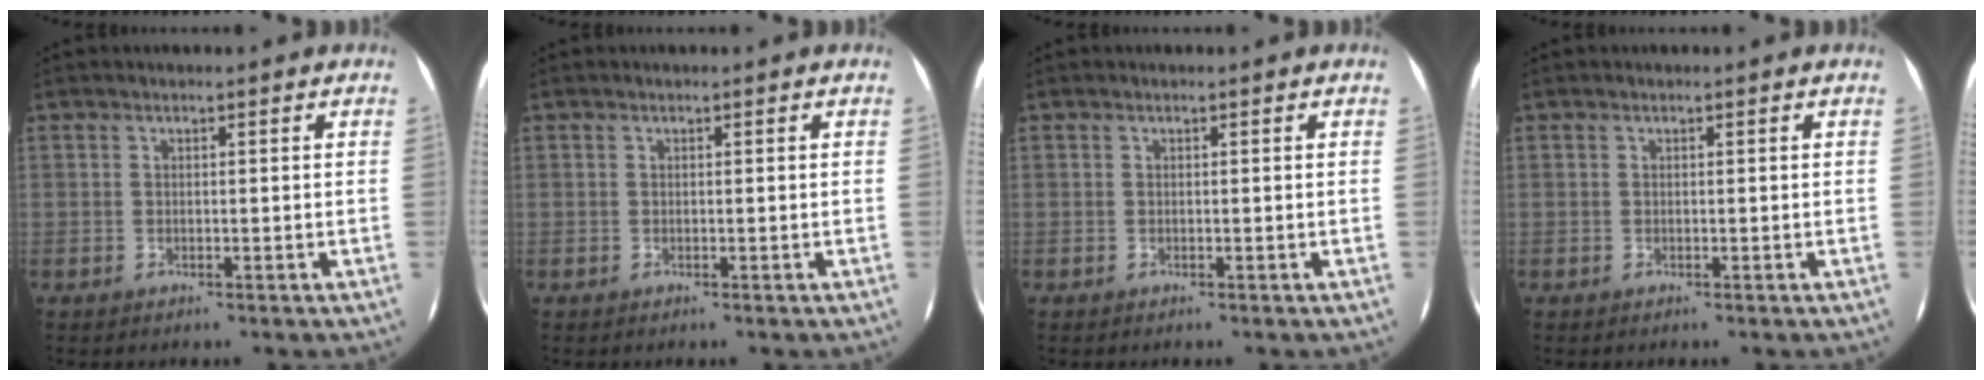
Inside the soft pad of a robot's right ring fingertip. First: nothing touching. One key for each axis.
{"total": 0.0}
{"total": 0.0}
{"total": 0.0}